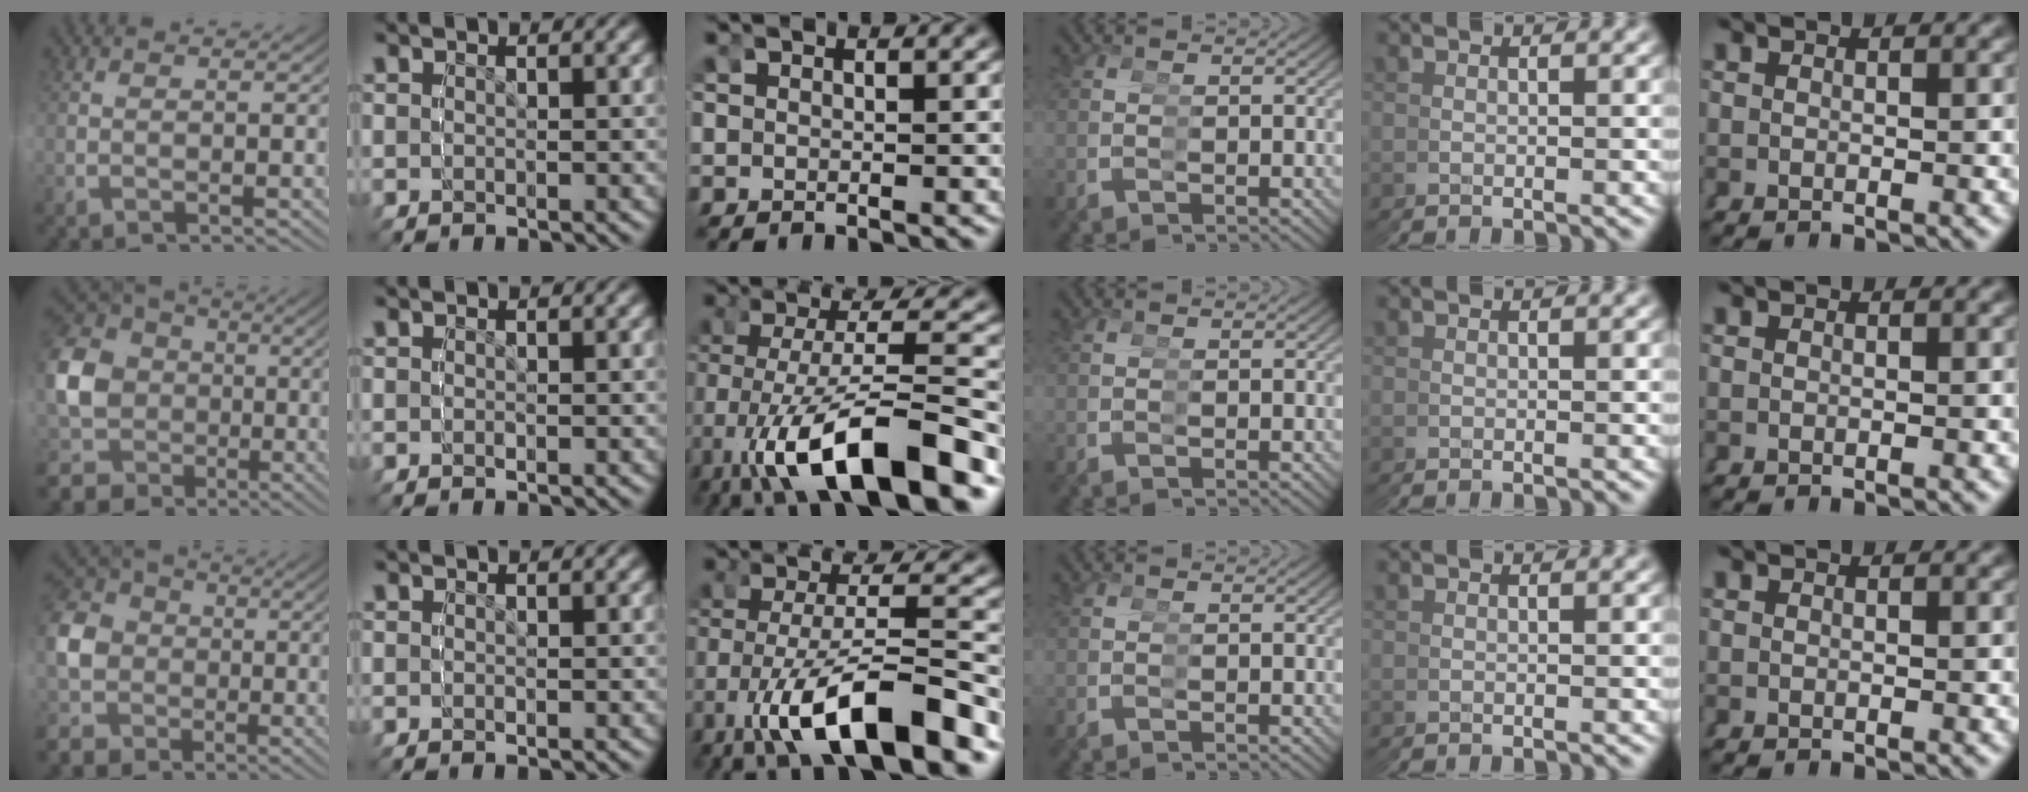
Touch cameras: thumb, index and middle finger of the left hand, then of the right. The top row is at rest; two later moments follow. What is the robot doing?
{"motion": "grasp_and_lifting", "object": "glue stick"}